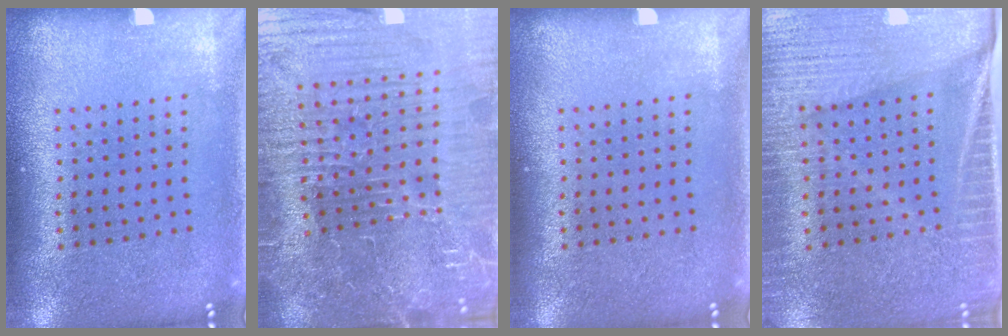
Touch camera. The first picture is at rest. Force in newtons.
{"total": 7.5, "press": 6.7, "slide": 3.5}
{"total": 0.0}
{"total": 4.1, "press": 3.7, "slide": 1.8}